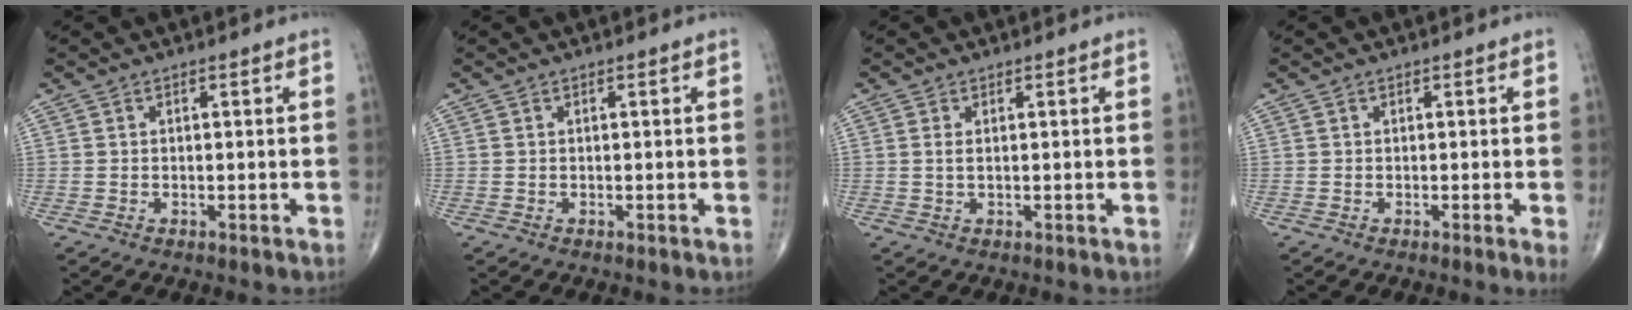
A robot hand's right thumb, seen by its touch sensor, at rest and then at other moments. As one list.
[{"total": 0.0}, {"total": 1.2, "force": [0.2, 0.5, 1.1], "torque": [-0.029, 0.001, 0.007]}, {"total": 1.2, "force": [-0.2, -0.1, 1.2], "torque": [-0.023, -0.005, -0.004]}]